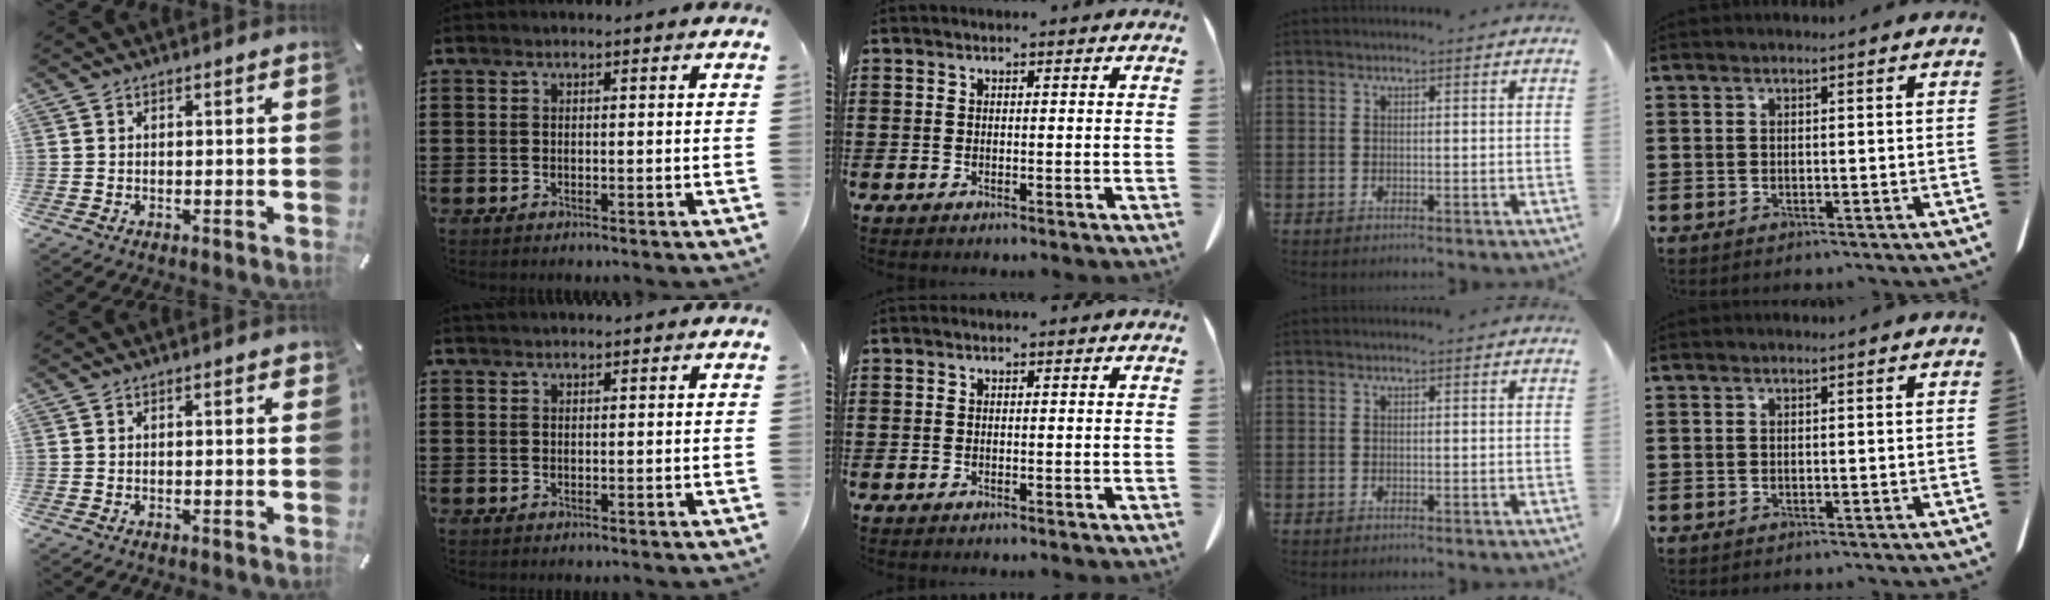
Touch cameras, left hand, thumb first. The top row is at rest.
{"thumb": {"total": 1.3, "force": [0.2, 0.4, 1.2], "torque": [-0.017, 0.000, 0.001]}, "index": {"total": 0.6, "force": [0.6, 0.0, 0.2], "torque": [-0.005, 0.000, 0.011]}}